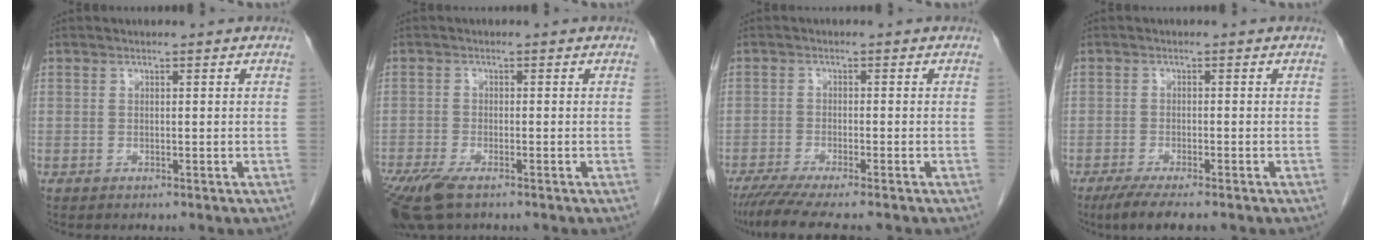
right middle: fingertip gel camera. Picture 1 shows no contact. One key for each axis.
{"total": 8.0, "fx": -5.6, "fy": 2.4, "fz": 5.2, "tx": -0.103, "ty": -0.021, "tz": -0.099}
{"total": 8.0, "fx": -6.7, "fy": -0.1, "fz": 4.4, "tx": -0.064, "ty": -0.022, "tz": -0.108}
{"total": 5.4, "fx": -4.0, "fy": 0.5, "fz": 3.5, "tx": -0.061, "ty": -0.015, "tz": -0.064}